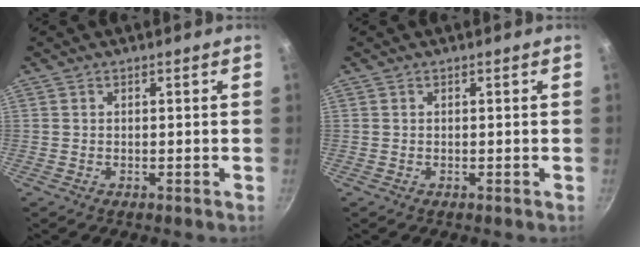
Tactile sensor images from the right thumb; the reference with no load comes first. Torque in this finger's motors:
{"motor_torque": [0.00, 0.00, 0.00, 0.00, 0.00]}